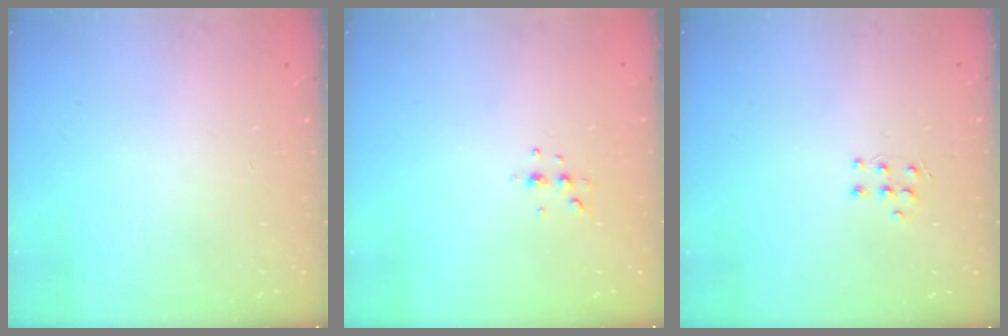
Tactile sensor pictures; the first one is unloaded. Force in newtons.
{"total": 3.7, "press": 3.6, "slide": 0.7}
{"total": 4.8, "press": 4.7, "slide": 0.8}